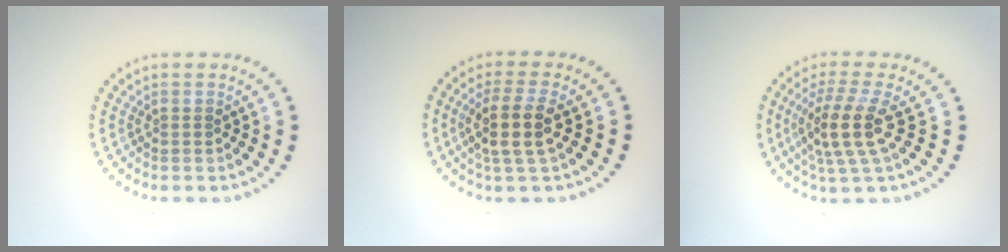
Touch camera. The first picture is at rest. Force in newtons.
{"total": 3.5, "press": 2.9, "slide": 1.9}
{"total": 4.2, "press": 3.5, "slide": 2.3}